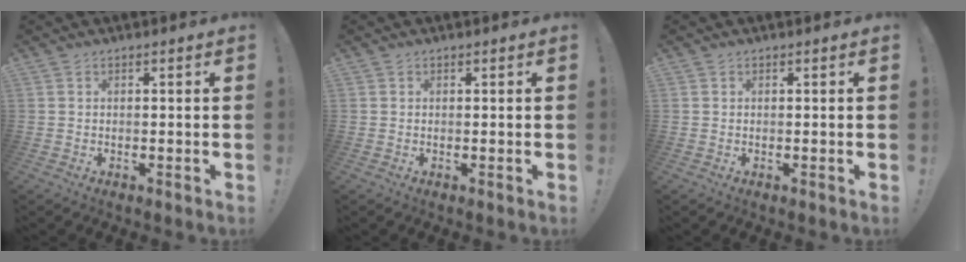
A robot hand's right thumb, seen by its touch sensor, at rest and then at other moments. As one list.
[{"total": 0.0}, {"total": 0.0}]